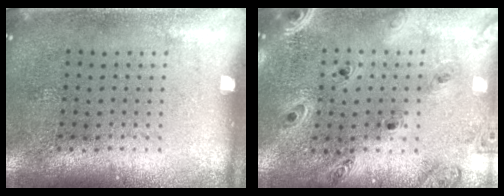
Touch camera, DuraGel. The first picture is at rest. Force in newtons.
{"total": 1.2, "press": 1.2, "slide": 0.2}